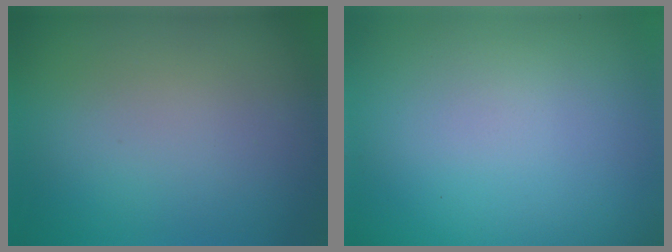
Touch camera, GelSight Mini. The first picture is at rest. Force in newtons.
{"total": 0.0}